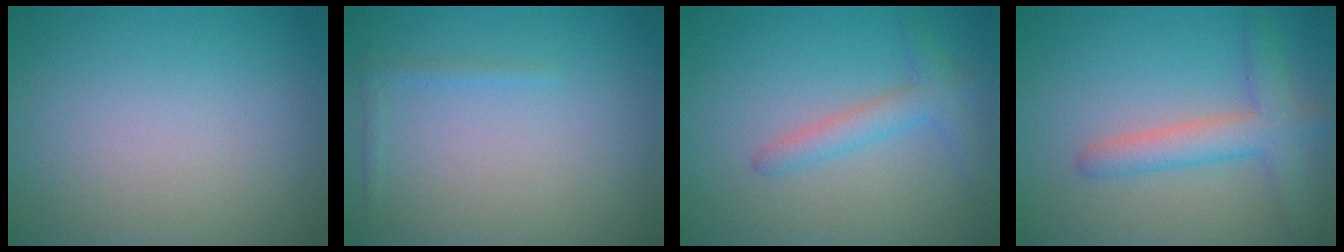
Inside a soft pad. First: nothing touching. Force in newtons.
{"total": 0.8, "press": 0.8, "slide": 0.1}
{"total": 2.4, "press": 2.4, "slide": 0.1}
{"total": 4.0, "press": 4.0, "slide": 0.3}